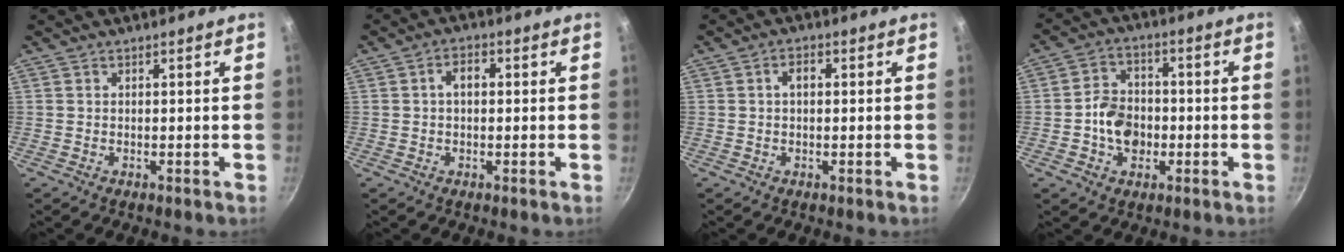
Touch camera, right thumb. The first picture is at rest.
{"total": 3.2, "force": [0.3, 1.9, 2.6], "torque": [-0.039, 0.014, 0.002]}
{"total": 2.4, "force": [0.3, 1.4, 1.9], "torque": [-0.029, 0.011, 0.003]}
{"total": 8.8, "force": [-1.9, 6.8, 5.3], "torque": [-0.061, 0.025, -0.038]}